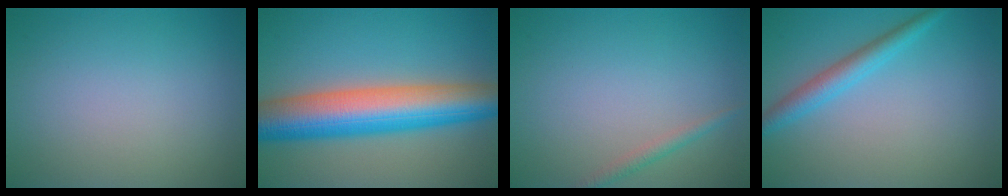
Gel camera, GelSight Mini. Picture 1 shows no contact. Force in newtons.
{"total": 10.6, "press": 10.6, "slide": 0.3}
{"total": 1.2, "press": 1.2, "slide": 0.0}
{"total": 2.9, "press": 2.9, "slide": 0.1}